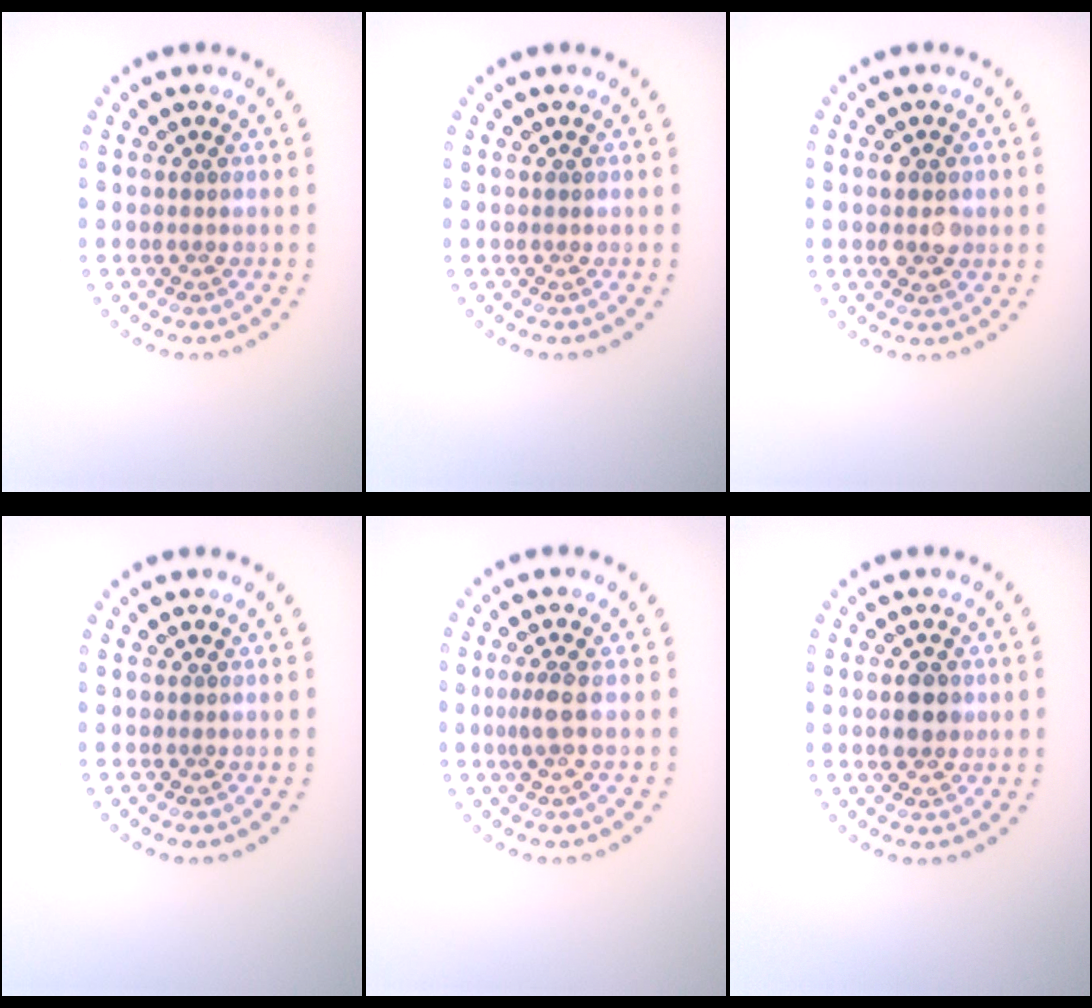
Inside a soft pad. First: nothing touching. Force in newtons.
{"total": 0.0}
{"total": 2.2, "press": 2.2, "slide": 0.2}
{"total": 0.0}
{"total": 1.8, "press": 1.5, "slide": 1.1}
{"total": 2.3, "press": 2.3, "slide": 0.2}